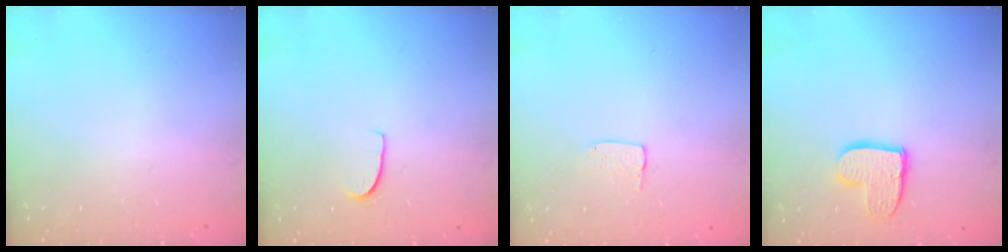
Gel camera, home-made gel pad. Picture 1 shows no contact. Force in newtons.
{"total": 5.1, "press": 5.1, "slide": 0.4}
{"total": 3.7, "press": 3.7, "slide": 0.2}
{"total": 10.1, "press": 10.0, "slide": 0.5}